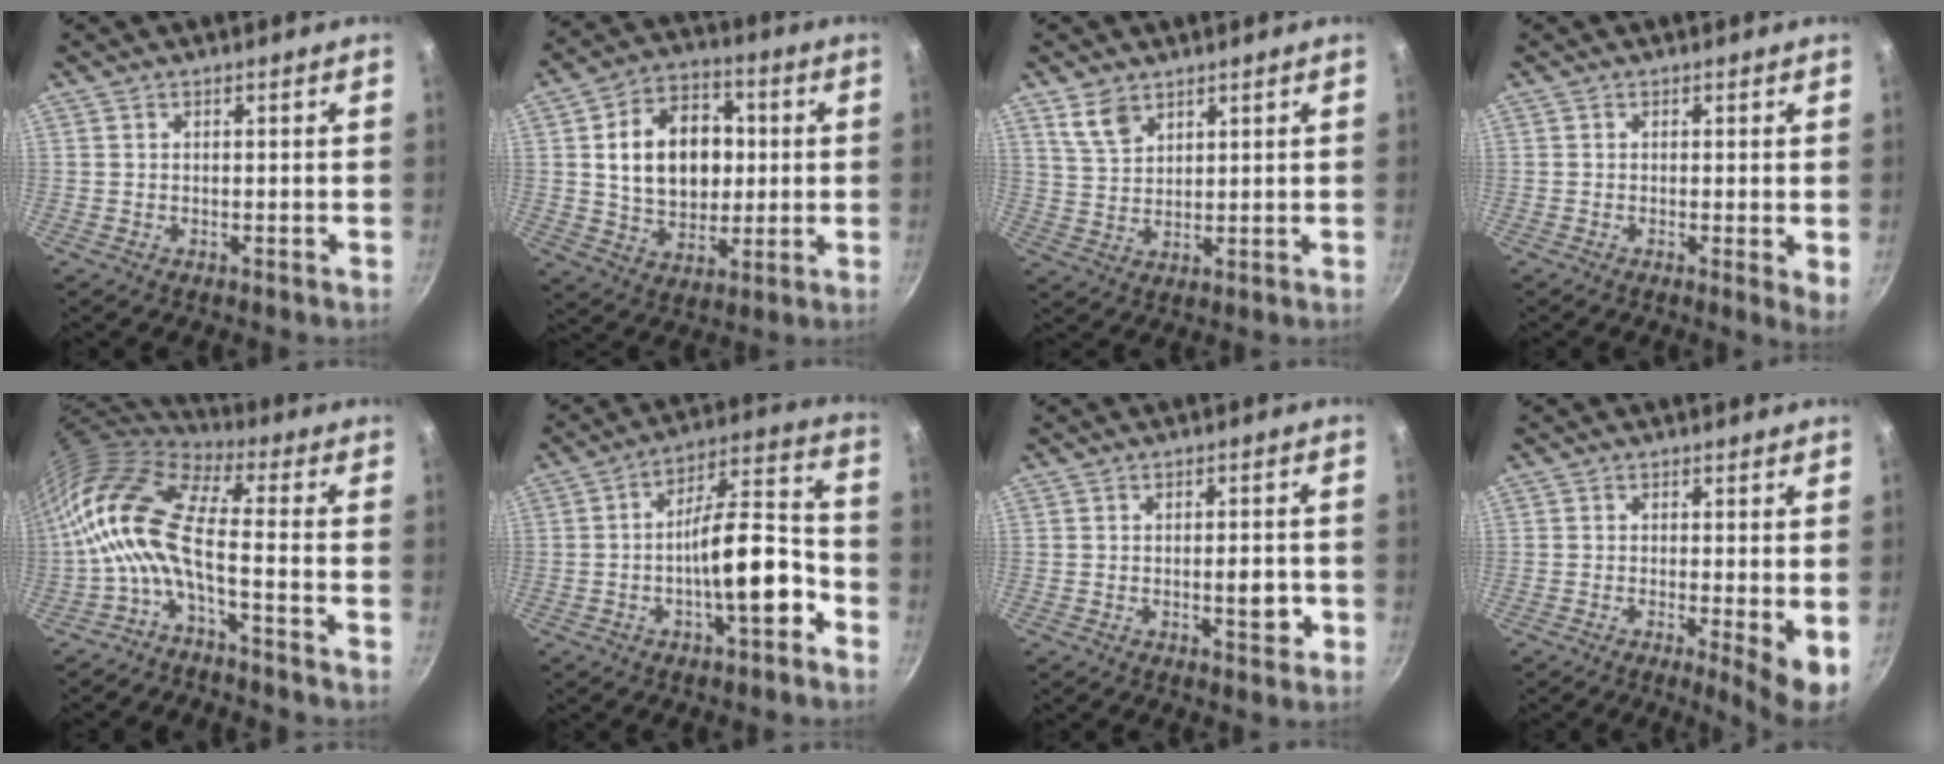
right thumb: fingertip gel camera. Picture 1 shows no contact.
{"total": 16.9, "force": [1.9, 12.4, 11.3], "torque": [-0.142, 0.015, 0.031]}
{"total": 5.6, "force": [3.7, 3.2, 2.7], "torque": [-0.040, -0.016, 0.078]}
{"total": 3.1, "force": [0.0, 0.8, 3.0], "torque": [-0.037, -0.014, -0.004]}
{"total": 13.8, "force": [-2.9, 4.4, 12.8], "torque": [-0.267, 0.038, -0.072]}
{"total": 13.7, "force": [-4.8, 4.6, 12.0], "torque": [-0.158, 0.062, -0.077]}
{"total": 4.3, "force": [-1.0, 1.8, 3.8], "torque": [-0.032, 0.007, -0.012]}
{"total": 5.7, "force": [-0.5, 0.9, 5.6], "torque": [-0.077, -0.016, -0.007]}